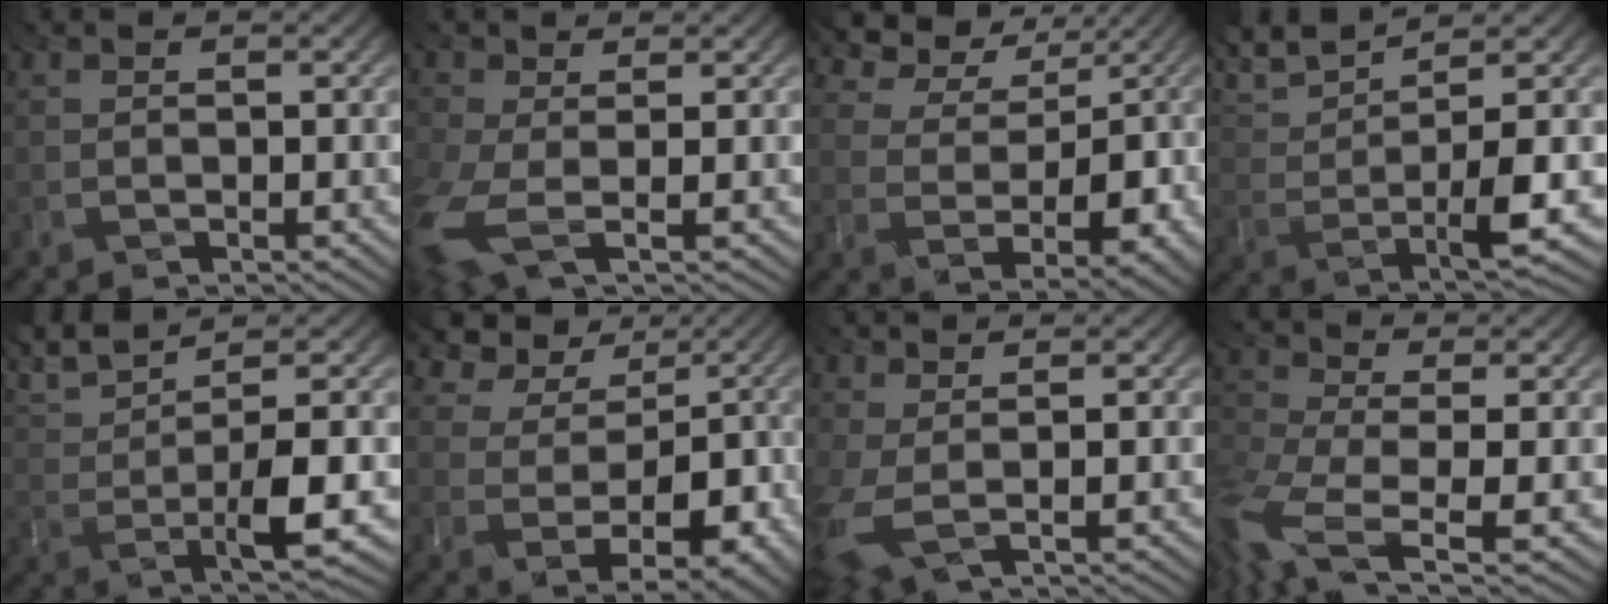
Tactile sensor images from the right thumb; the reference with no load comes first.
{"total": 6.5, "force": [-1.4, 3.5, 5.3], "torque": [-0.145, -0.018, -0.040]}
{"total": 6.2, "force": [2.3, 4.2, 3.9], "torque": [-0.061, -0.004, 0.043]}
{"total": 8.0, "force": [4.2, 2.0, 6.5], "torque": [-0.132, 0.009, 0.082]}
{"total": 7.8, "force": [3.0, 1.8, 7.0], "torque": [-0.135, 0.010, 0.060]}
{"total": 7.6, "force": [1.3, 5.6, 5.0], "torque": [-0.076, -0.005, 0.028]}
{"total": 4.8, "force": [0.5, 2.4, 4.2], "torque": [-0.112, 0.004, 0.004]}
{"total": 9.4, "force": [-4.3, 3.9, 7.5], "torque": [-0.182, -0.015, -0.097]}